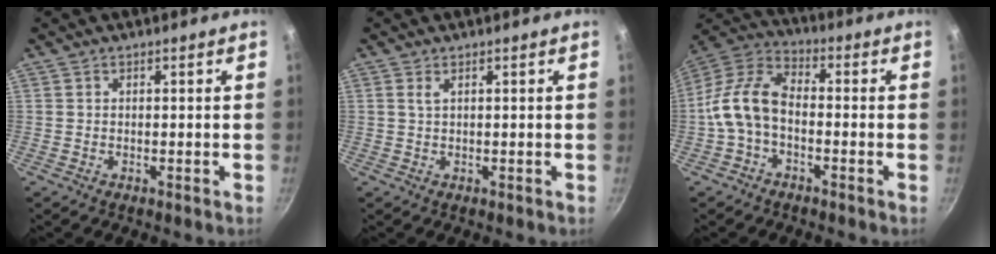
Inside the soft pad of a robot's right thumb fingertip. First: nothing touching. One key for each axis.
{"total": 0.9, "fx": 0.5, "fy": 0.3, "fz": 0.8, "tx": -0.020, "ty": 0.004, "tz": 0.011}
{"total": 11.5, "fx": -1.9, "fy": 7.1, "fz": 8.9, "tx": -0.179, "ty": 0.038, "tz": -0.048}